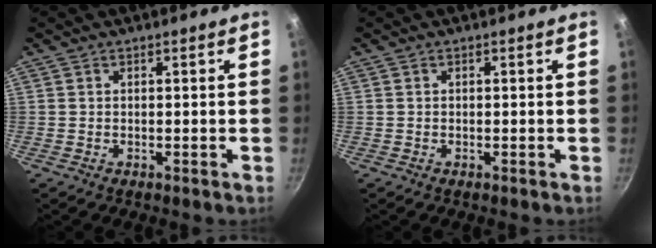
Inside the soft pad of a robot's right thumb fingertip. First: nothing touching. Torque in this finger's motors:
{"motor_torque": [-0.33, -0.01, -0.33, 0.23, -0.03]}